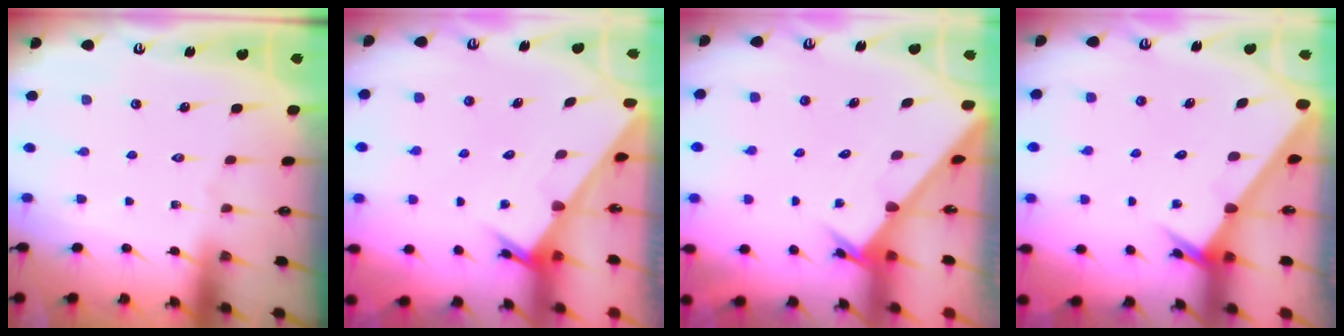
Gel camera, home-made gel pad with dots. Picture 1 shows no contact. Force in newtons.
{"total": 2.4, "press": 2.4, "slide": 0.1}
{"total": 2.4, "press": 2.4, "slide": 0.2}
{"total": 2.4, "press": 2.4, "slide": 0.1}